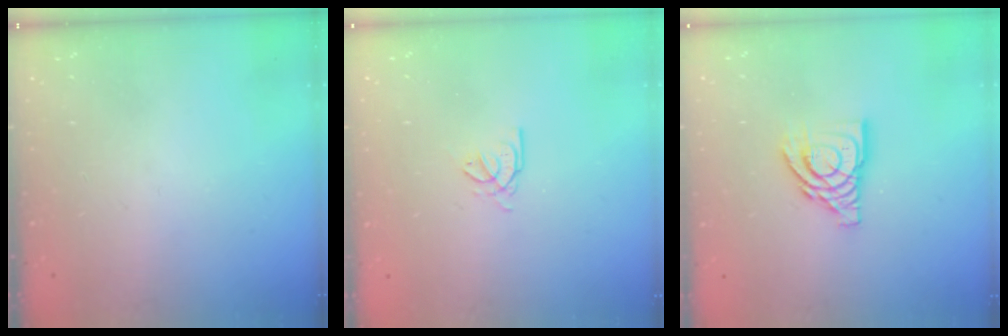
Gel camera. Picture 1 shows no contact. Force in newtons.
{"total": 2.7, "press": 2.7, "slide": 0.4}
{"total": 12.4, "press": 12.3, "slide": 1.3}